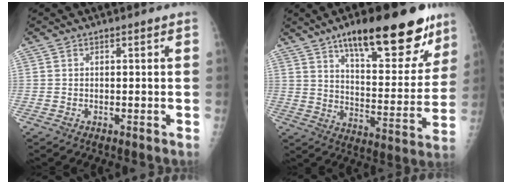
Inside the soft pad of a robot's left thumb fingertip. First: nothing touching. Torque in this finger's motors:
{"motor_torque": [0.43, 0.53, 1.45, -1.32, 0.20]}